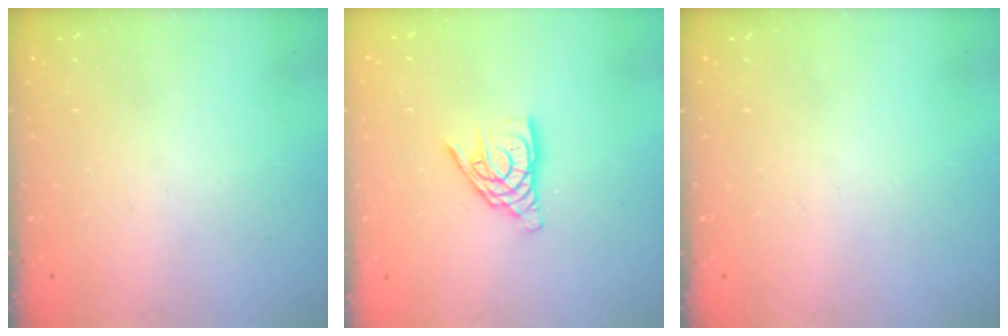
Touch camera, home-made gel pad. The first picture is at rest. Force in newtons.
{"total": 11.4, "press": 11.4, "slide": 1.1}
{"total": 0.0}